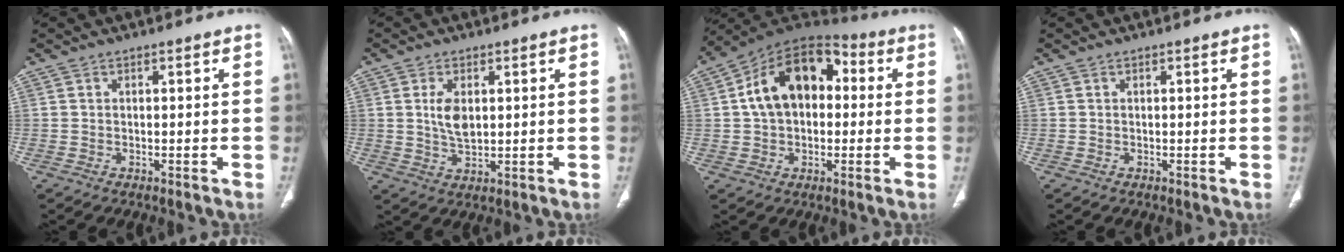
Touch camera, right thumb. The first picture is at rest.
{"total": 5.2, "force": [1.0, 2.8, 4.2], "torque": [-0.078, -0.008, 0.025]}
{"total": 16.3, "force": [2.0, 10.8, 12.1], "torque": [-0.175, 0.040, 0.023]}
{"total": 0.0}